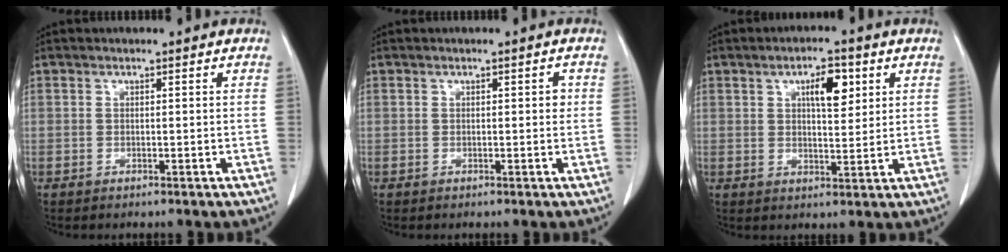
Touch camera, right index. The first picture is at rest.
{"total": 1.0, "force": [0.1, 0.4, 0.9], "torque": [-0.009, 0.002, 0.002]}
{"total": 5.9, "force": [2.4, 2.1, 5.0], "torque": [-0.081, 0.005, 0.041]}